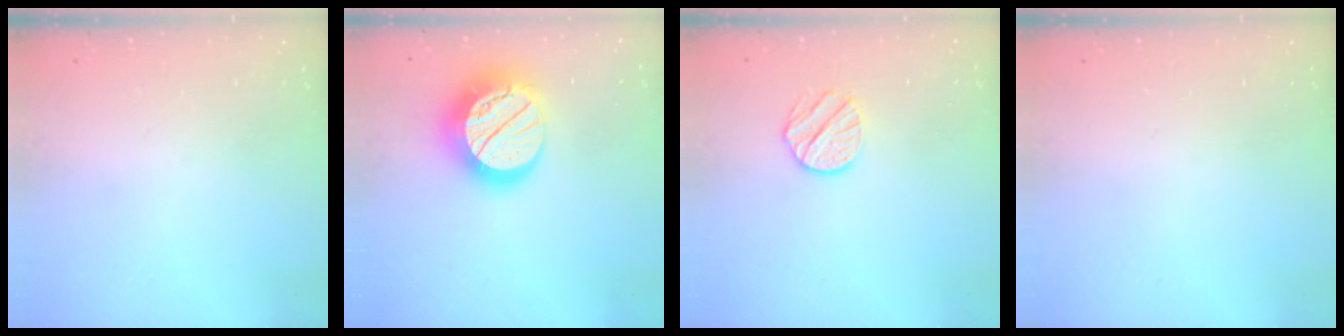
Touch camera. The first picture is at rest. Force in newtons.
{"total": 19.6, "press": 19.5, "slide": 1.5}
{"total": 8.2, "press": 8.1, "slide": 0.3}
{"total": 0.0}